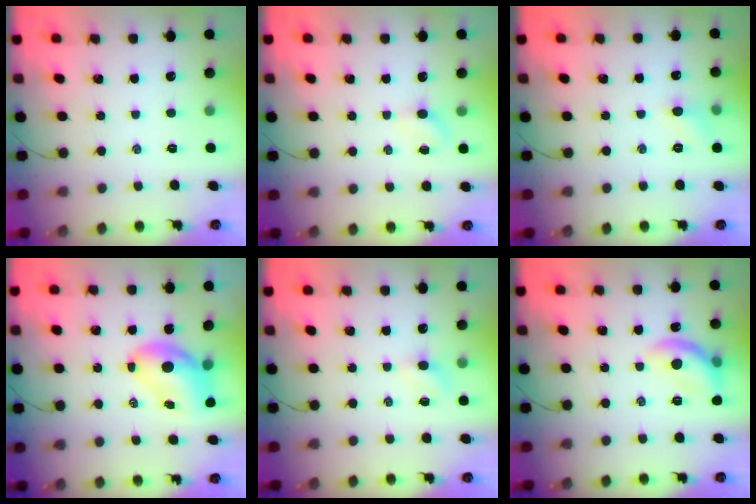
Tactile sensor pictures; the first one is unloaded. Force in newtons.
{"total": 2.1, "press": 2.0, "slide": 0.7}
{"total": 5.2, "press": 4.9, "slide": 1.6}
{"total": 7.9, "press": 7.7, "slide": 1.7}
{"total": 3.6, "press": 3.4, "slide": 1.2}
{"total": 12.2, "press": 12.2, "slide": 0.7}